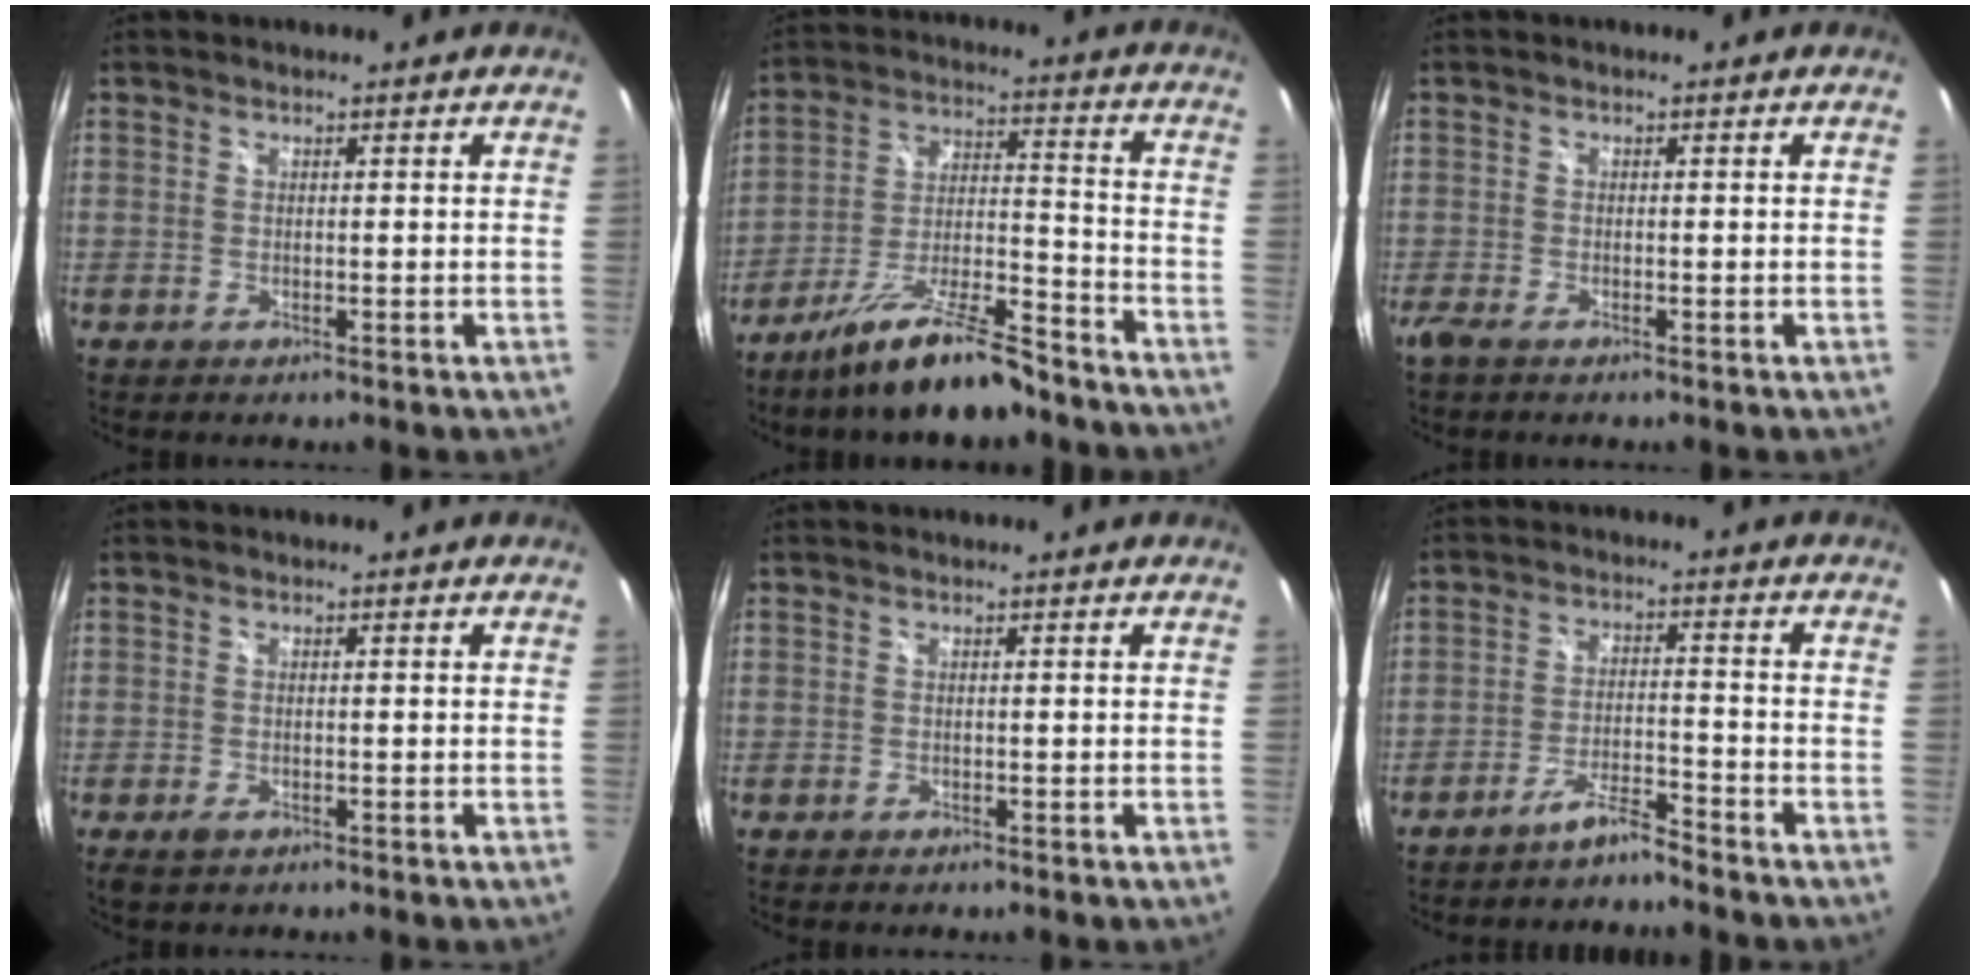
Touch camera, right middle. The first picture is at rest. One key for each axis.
{"total": 15.0, "fx": -12.0, "fy": 2.6, "fz": 8.6, "tx": -0.168, "ty": -0.006, "tz": -0.204}
{"total": 1.7, "fx": -1.3, "fy": 0.2, "fz": 1.1, "tx": -0.026, "ty": -0.006, "tz": -0.028}
{"total": 1.6, "fx": -0.9, "fy": 0.9, "fz": 0.9, "tx": -0.018, "ty": -0.006, "tz": -0.015}
{"total": 0.0}
{"total": 4.3, "fx": -4.1, "fy": -0.2, "fz": 1.3, "tx": -0.041, "ty": 0.008, "tz": -0.073}